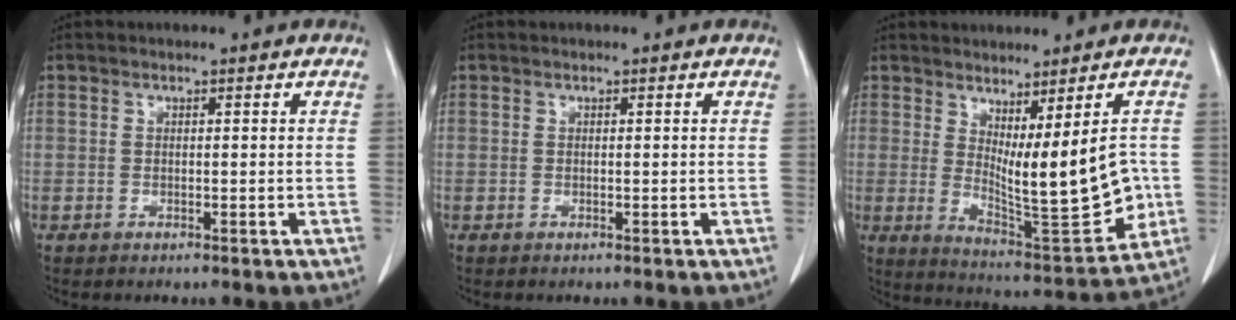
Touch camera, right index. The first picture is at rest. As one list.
[{"total": 0.0}, {"total": 13.0, "force": [0.7, 2.5, 12.7], "torque": [-0.187, -0.031, 0.029]}]